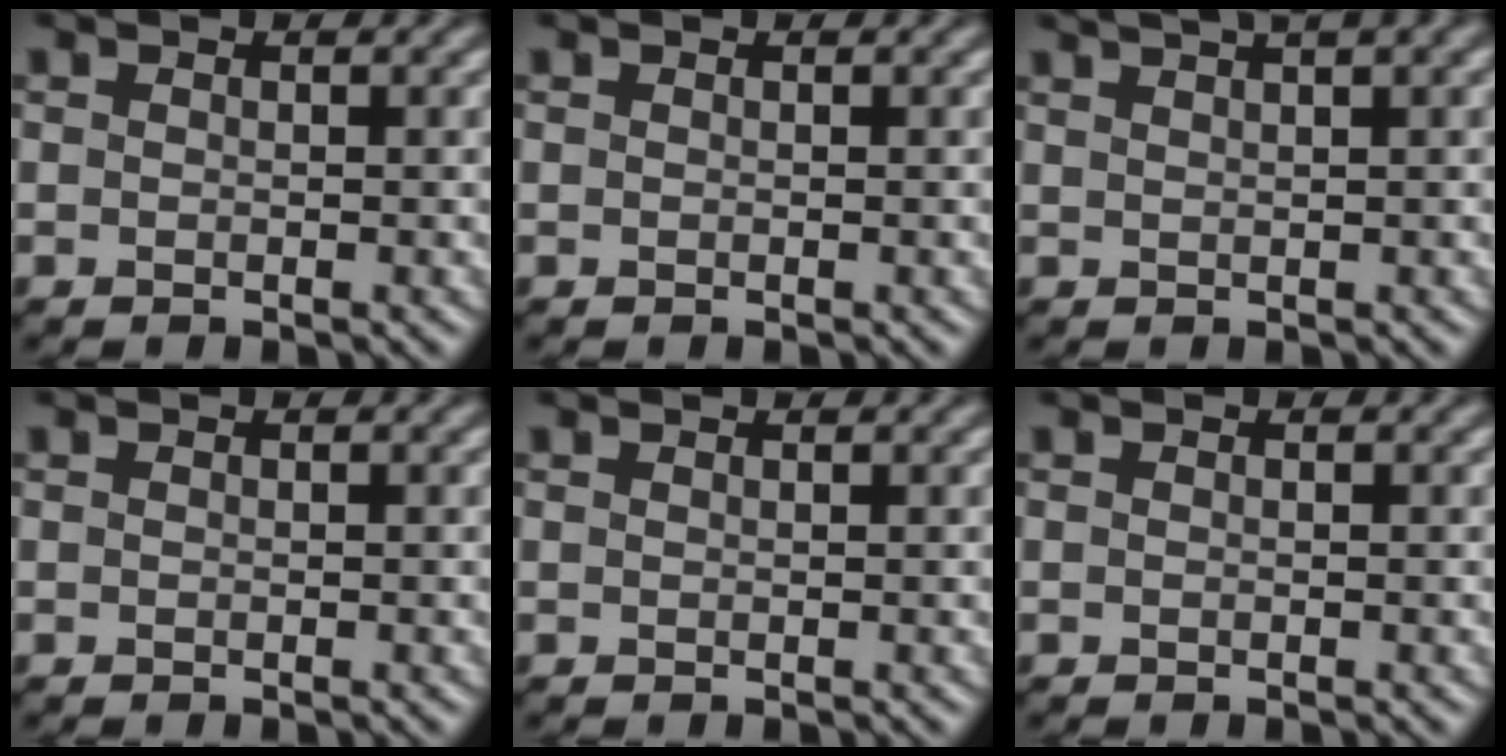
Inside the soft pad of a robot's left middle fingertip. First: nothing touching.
{"total": 0.0}
{"total": 4.0, "force": [3.0, 0.8, 2.5], "torque": [-0.043, 0.023, 0.037]}
{"total": 0.0}
{"total": 0.7, "force": [0.7, -0.1, 0.0], "torque": [0.000, -0.006, 0.009]}
{"total": 0.0}